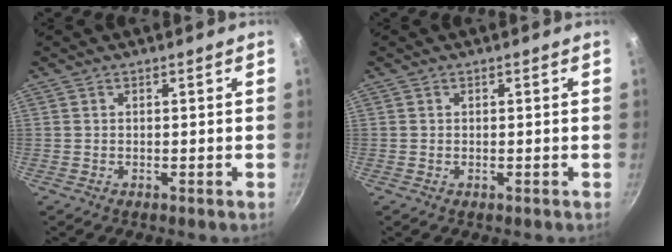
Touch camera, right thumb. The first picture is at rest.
{"total": 0.0}